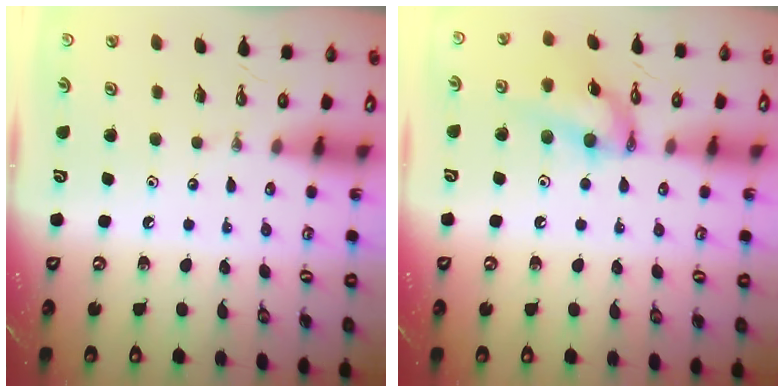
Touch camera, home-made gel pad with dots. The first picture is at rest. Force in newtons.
{"total": 13.4, "press": 13.4, "slide": 1.2}